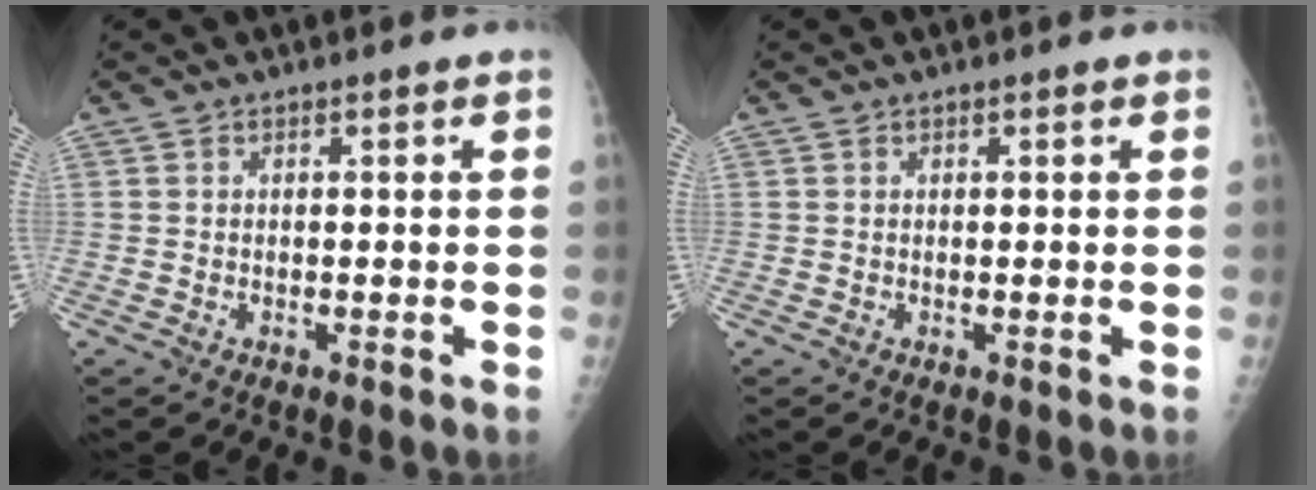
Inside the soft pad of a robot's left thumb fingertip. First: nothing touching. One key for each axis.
{"total": 0.7, "fx": 0.4, "fy": 0.2, "fz": 0.5, "tx": -0.007, "ty": 0.000, "tz": 0.005}